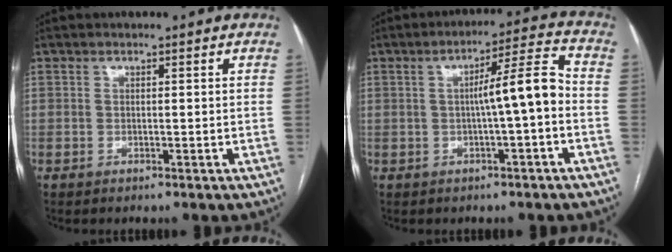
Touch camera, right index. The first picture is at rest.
{"total": 7.5, "force": [-0.9, 0.0, 7.4], "torque": [-0.111, 0.021, -0.013]}